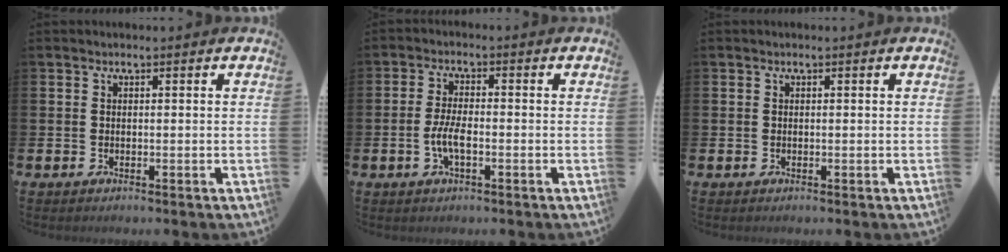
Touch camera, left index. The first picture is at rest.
{"total": 3.7, "force": [-1.1, 1.3, 3.3], "torque": [-0.071, -0.001, -0.025]}
{"total": 0.0}